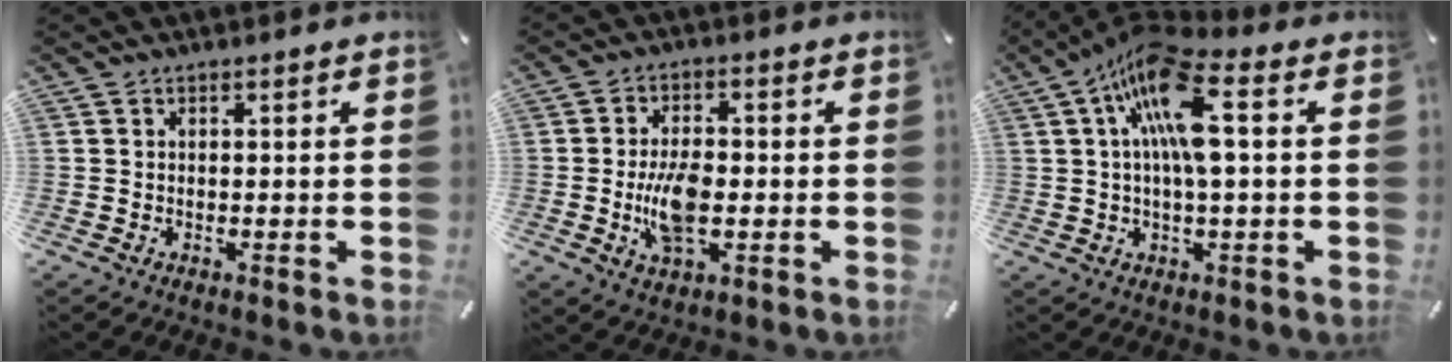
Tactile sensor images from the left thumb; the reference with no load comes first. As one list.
[{"total": 9.1, "force": [-1.5, 4.8, 7.6], "torque": [-0.154, -0.003, -0.027]}, {"total": 14.6, "force": [3.0, 5.0, 13.4], "torque": [-0.271, 0.001, 0.050]}]